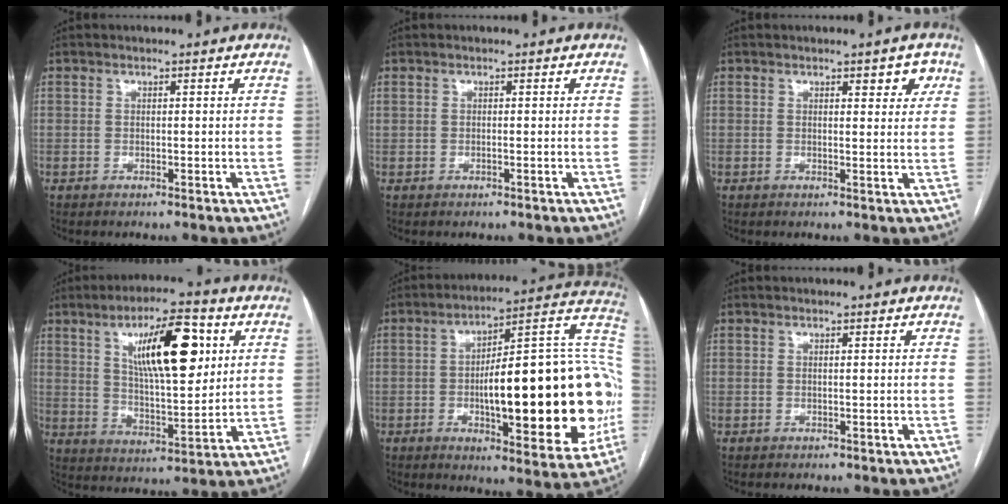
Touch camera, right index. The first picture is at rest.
{"total": 0.0}
{"total": 3.6, "force": [2.0, 1.3, 2.7], "torque": [-0.027, 0.001, 0.024]}
{"total": 15.0, "force": [5.6, 4.1, 13.3], "torque": [-0.220, 0.007, 0.094]}
{"total": 30.1, "force": [-3.5, 7.3, 29.0], "torque": [-0.335, 0.028, -0.043]}
{"total": 0.0}